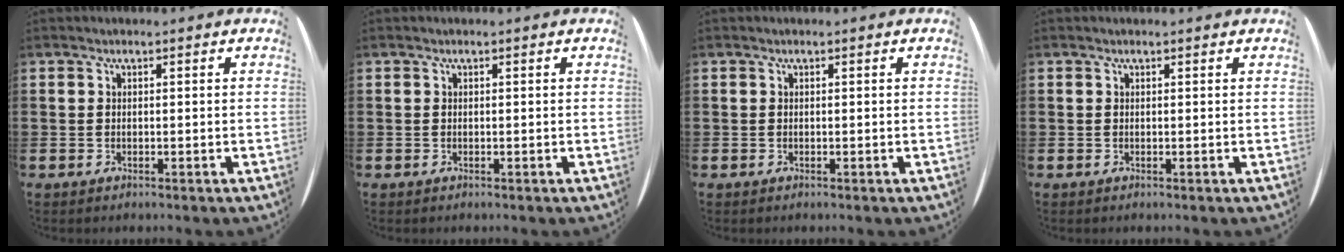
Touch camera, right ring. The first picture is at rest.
{"total": 0.0}
{"total": 0.0}
{"total": 0.0}